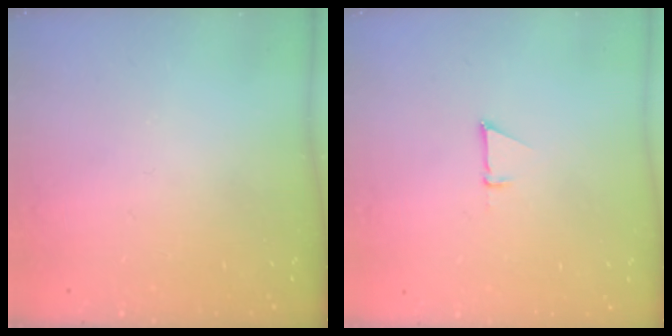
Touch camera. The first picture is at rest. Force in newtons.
{"total": 1.9, "press": 1.9, "slide": 0.0}